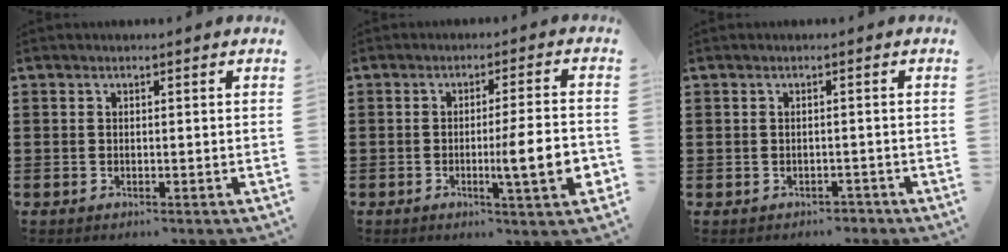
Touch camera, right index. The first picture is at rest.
{"total": 9.3, "force": [-2.0, 1.0, 9.0], "torque": [-0.130, -0.013, -0.034]}
{"total": 1.0, "force": [-0.8, 0.7, -0.1], "torque": [-0.002, 0.002, -0.018]}